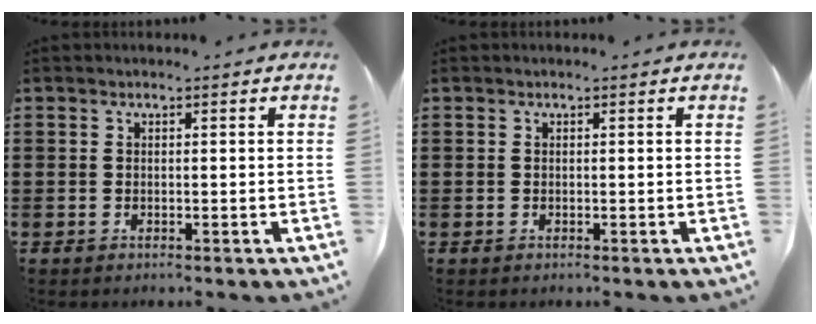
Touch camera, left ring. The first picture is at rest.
{"total": 0.0}